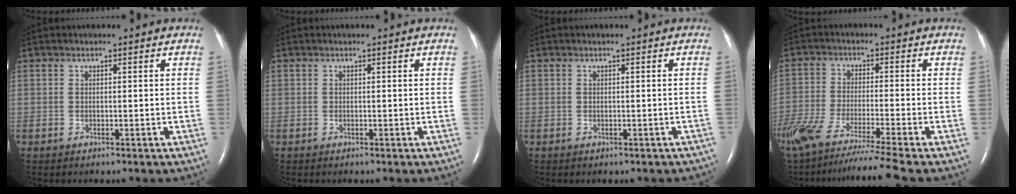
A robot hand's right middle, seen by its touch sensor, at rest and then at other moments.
{"total": 0.0}
{"total": 1.3, "force": [-0.9, 0.8, 0.5], "torque": [-0.004, 0.005, -0.004]}
{"total": 16.5, "force": [-13.4, -1.4, 9.6], "torque": [-0.184, -0.064, -0.229]}